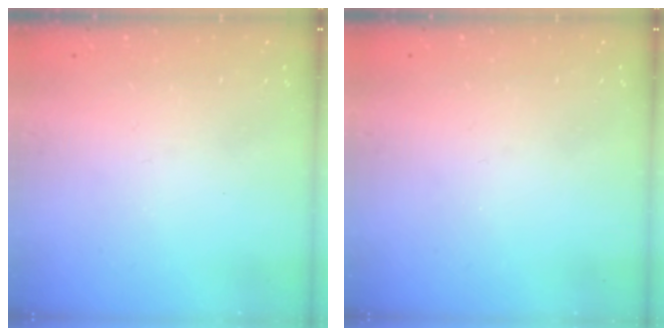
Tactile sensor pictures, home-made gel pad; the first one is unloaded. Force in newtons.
{"total": 0.0}